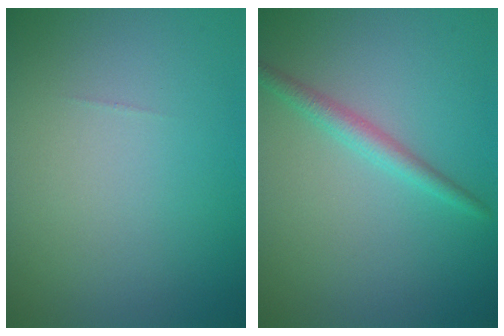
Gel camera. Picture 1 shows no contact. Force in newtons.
{"total": 2.0, "press": 2.0, "slide": 0.0}